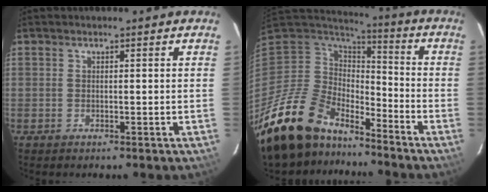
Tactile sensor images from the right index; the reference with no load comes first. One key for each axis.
{"total": 21.4, "fx": -17.0, "fy": 9.5, "fz": 9.1, "tx": -0.208, "ty": -0.018, "tz": -0.299}